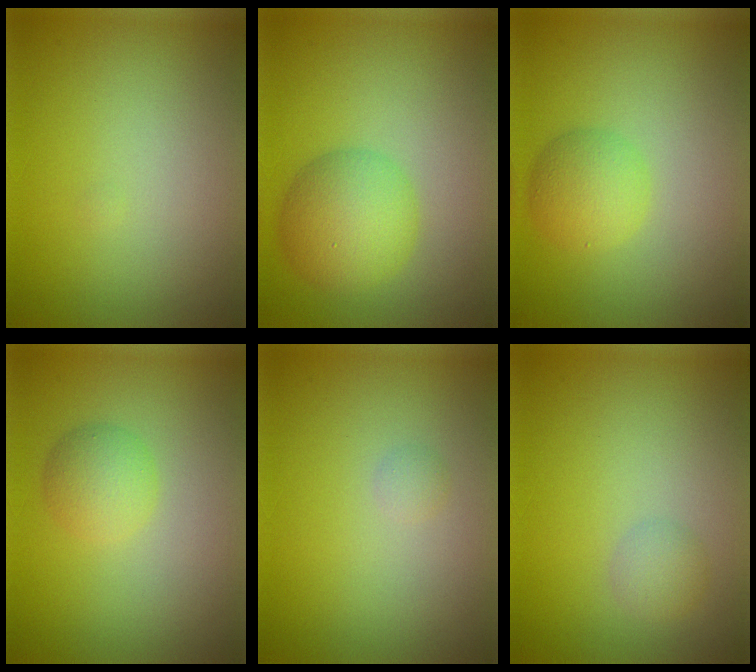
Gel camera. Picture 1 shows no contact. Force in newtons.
{"total": 4.9, "press": 4.9, "slide": 0.1}
{"total": 2.8, "press": 2.8, "slide": 0.1}
{"total": 2.3, "press": 2.3, "slide": 0.1}
{"total": 0.6, "press": 0.6, "slide": 0.0}
{"total": 1.4, "press": 1.4, "slide": 0.1}